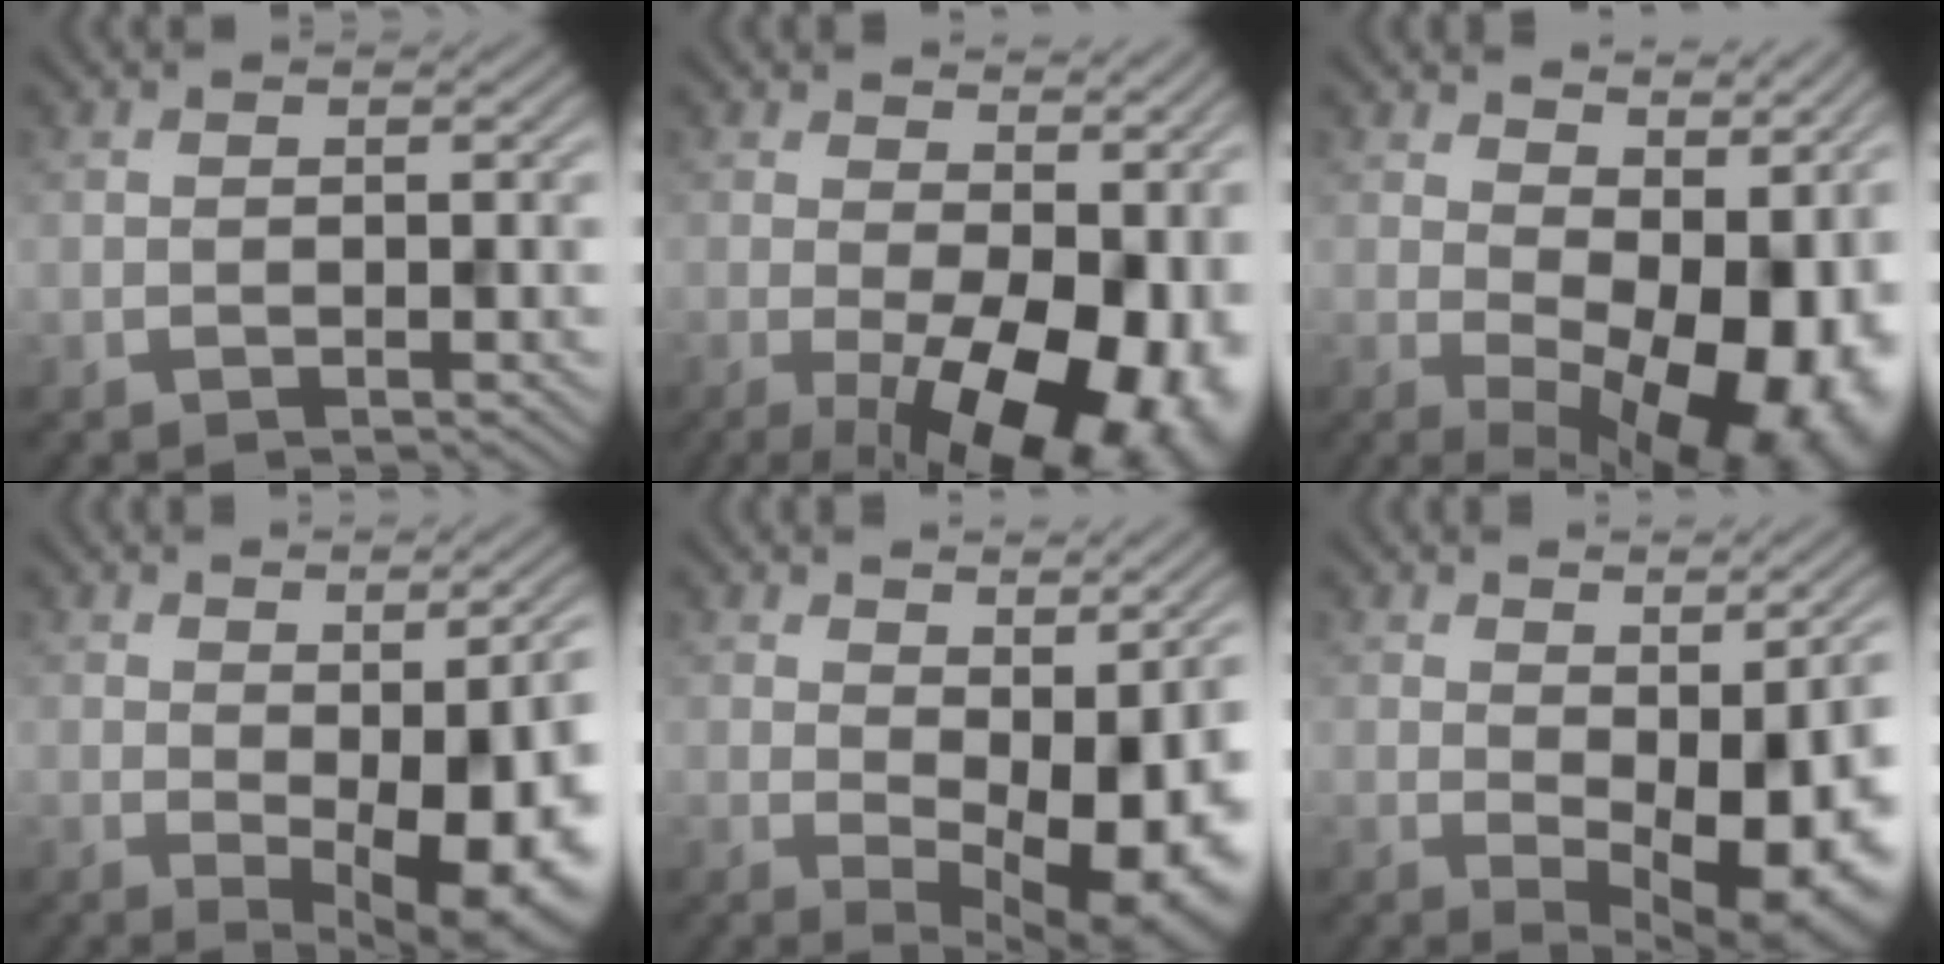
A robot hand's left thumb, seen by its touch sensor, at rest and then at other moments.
{"total": 17.3, "force": [-3.0, 8.7, 14.6], "torque": [-0.189, -0.029, -0.022]}
{"total": 14.4, "force": [1.5, 8.1, 11.8], "torque": [-0.134, -0.017, 0.050]}
{"total": 13.1, "force": [-2.1, 5.3, 11.8], "torque": [-0.141, -0.019, -0.001]}
{"total": 11.5, "force": [-0.1, 5.3, 10.2], "torque": [-0.135, -0.011, 0.017]}
{"total": 11.5, "force": [-1.3, 4.7, 10.4], "torque": [-0.142, -0.013, -0.001]}